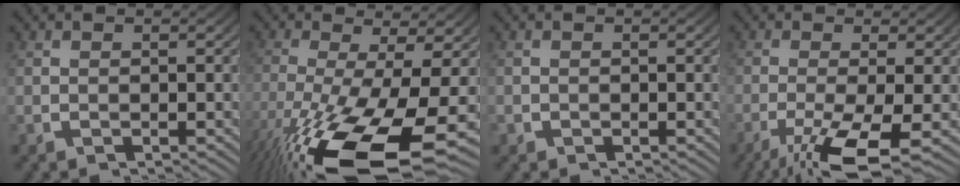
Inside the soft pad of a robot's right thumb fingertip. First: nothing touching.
{"total": 13.5, "force": [-4.4, 6.4, 11.1], "torque": [-0.211, -0.052, -0.035]}
{"total": 0.7, "force": [-0.2, 0.7, 0.0], "torque": [-0.002, -0.004, -0.001]}
{"total": 7.4, "force": [-3.3, 2.8, 6.0], "torque": [-0.120, -0.033, -0.038]}